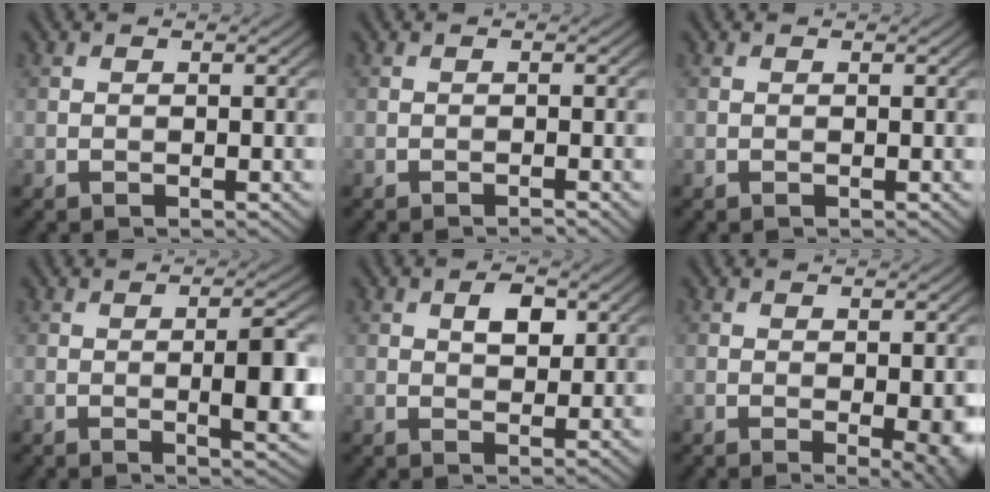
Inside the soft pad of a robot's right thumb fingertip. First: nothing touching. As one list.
[{"total": 0.8, "force": [-0.6, -0.1, 0.5], "torque": [-0.008, 0.002, -0.015]}, {"total": 0.0}, {"total": 5.5, "force": [-0.5, 1.3, 5.3], "torque": [-0.086, 0.000, -0.006]}, {"total": 3.0, "force": [1.1, 1.6, 2.3], "torque": [-0.037, 0.001, 0.019]}, {"total": 3.4, "force": [-0.6, 0.6, 3.3], "torque": [-0.048, -0.007, -0.005]}]